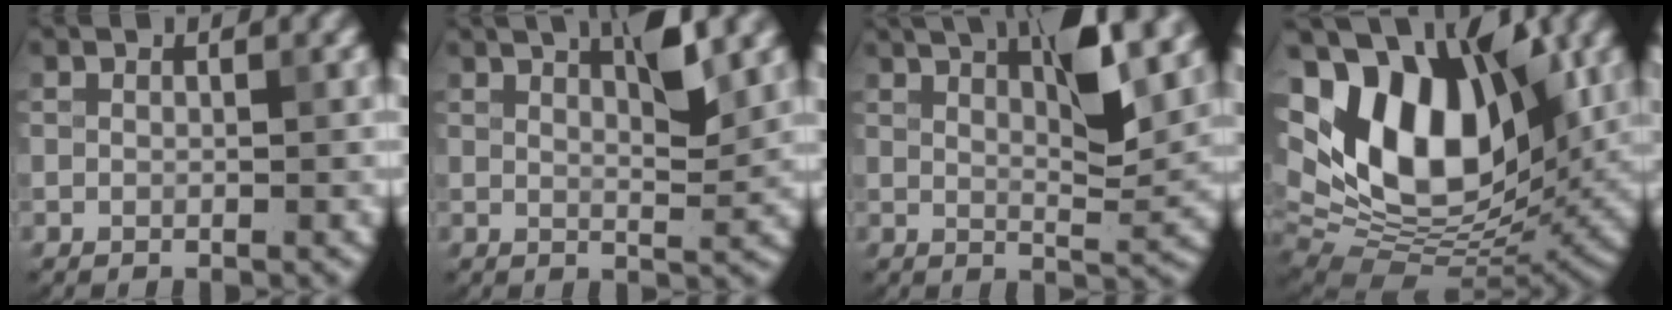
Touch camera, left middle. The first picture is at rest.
{"total": 2.7, "force": [1.4, 0.2, 2.3], "torque": [-0.042, 0.002, 0.039]}
{"total": 6.2, "force": [3.5, 1.2, 5.0], "torque": [-0.084, 0.013, 0.067]}
{"total": 13.0, "force": [2.8, 7.9, 10.0], "torque": [-0.179, 0.009, 0.066]}